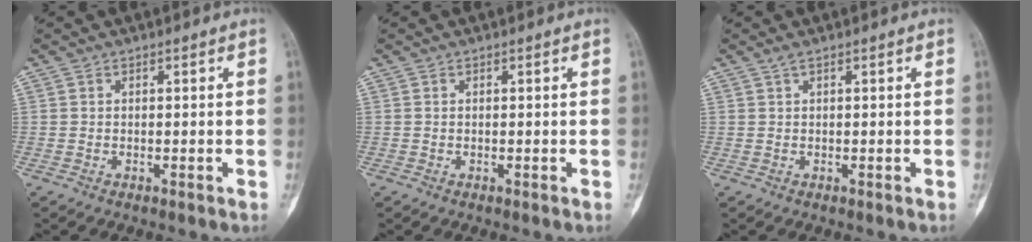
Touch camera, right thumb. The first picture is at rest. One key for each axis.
{"total": 0.0}
{"total": 0.8, "fx": 0.5, "fy": 0.1, "fz": 0.6, "tx": -0.018, "ty": 0.008, "tz": 0.012}